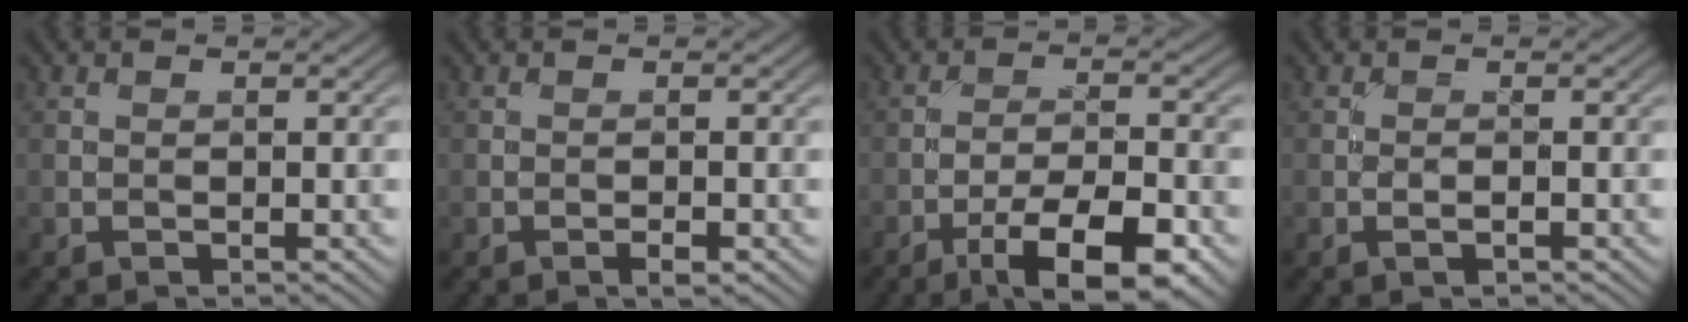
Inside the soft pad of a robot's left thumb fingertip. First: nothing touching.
{"total": 1.1, "force": [-0.6, 0.3, 0.8], "torque": [-0.014, 0.001, -0.012]}
{"total": 10.5, "force": [-6.2, 3.2, 7.8], "torque": [-0.132, 0.001, -0.100]}
{"total": 0.8, "force": [-0.4, 0.1, 0.8], "torque": [-0.017, 0.002, -0.009]}